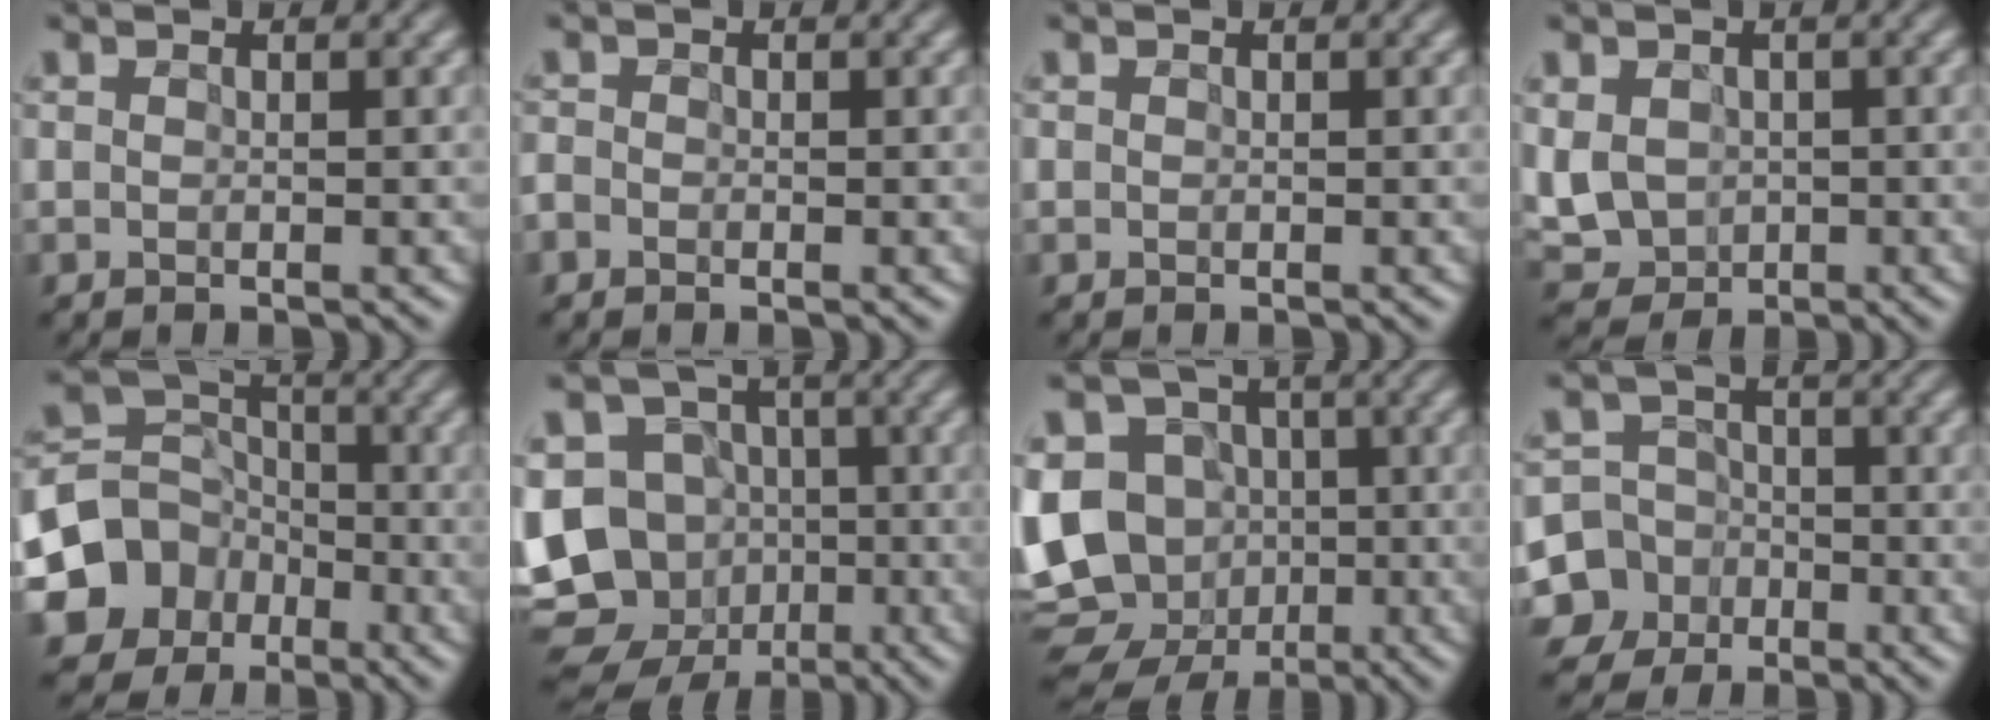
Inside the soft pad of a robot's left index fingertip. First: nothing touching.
{"total": 1.5, "force": [-1.1, 1.0, 0.4], "torque": [-0.008, 0.011, -0.022]}
{"total": 0.5, "force": [0.1, 0.5, 0.2], "torque": [0.006, 0.006, -0.004]}
{"total": 5.7, "force": [-0.2, 4.8, 3.0], "torque": [-0.075, 0.004, -0.008]}
{"total": 8.5, "force": [-4.0, 7.0, 2.6], "torque": [-0.083, -0.001, -0.082]}
{"total": 13.1, "force": [-4.3, 11.2, 5.4], "torque": [-0.139, -0.012, -0.063]}
{"total": 12.8, "force": [-3.0, 11.0, 5.8], "torque": [-0.133, -0.014, -0.046]}
{"total": 9.9, "force": [-4.5, 8.7, 1.5], "torque": [-0.071, -0.025, -0.083]}